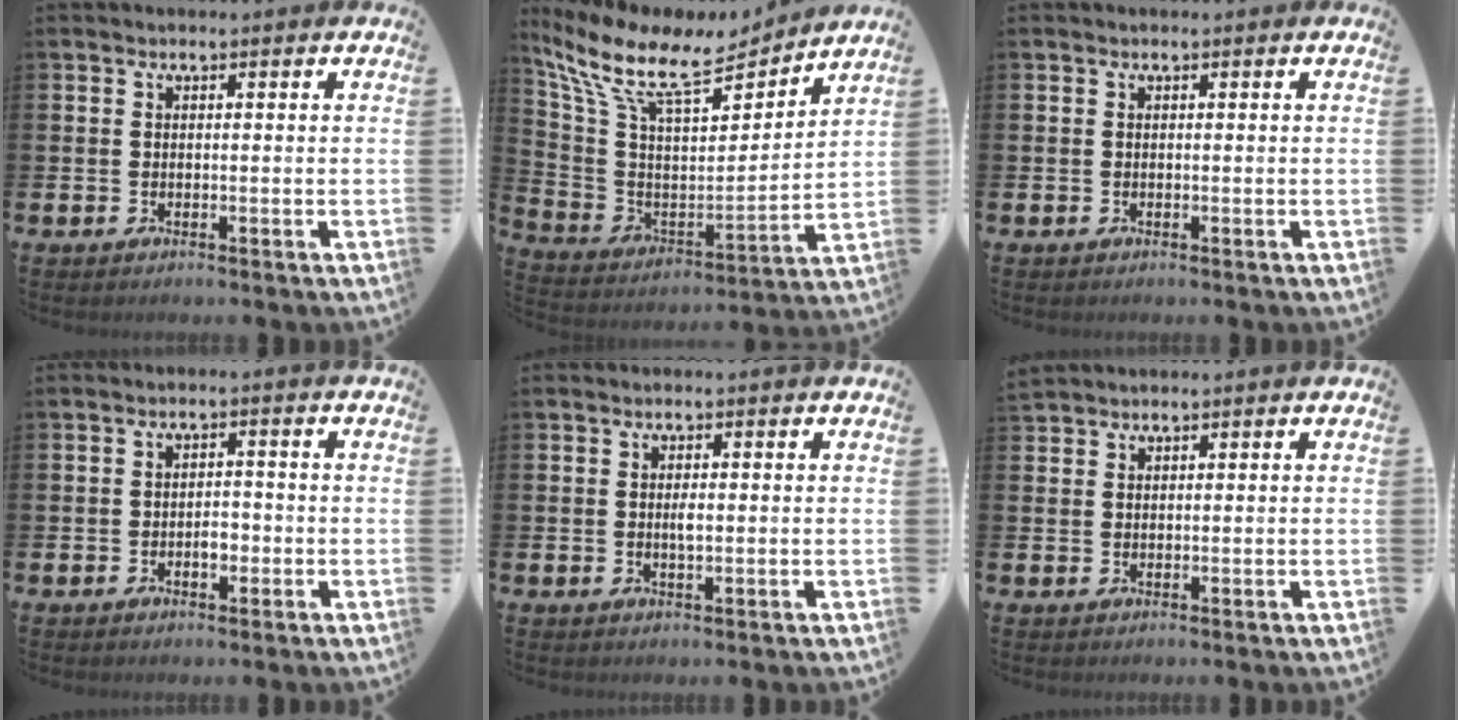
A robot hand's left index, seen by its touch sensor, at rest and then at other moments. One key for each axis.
{"total": 11.4, "fx": 9.5, "fy": 3.5, "fz": 5.3, "tx": -0.147, "ty": -0.059, "tz": 0.163}
{"total": 0.0}
{"total": 2.1, "fx": -0.7, "fy": 1.2, "fz": 1.6, "tx": -0.017, "ty": 0.001, "tz": -0.017}
{"total": 1.4, "fx": 0.2, "fy": 0.5, "fz": 1.3, "tx": -0.022, "ty": 0.000, "tz": 0.001}
{"total": 1.5, "fx": 1.5, "fy": 0.3, "fz": -0.1, "tx": 0.003, "ty": 0.002, "tz": 0.027}